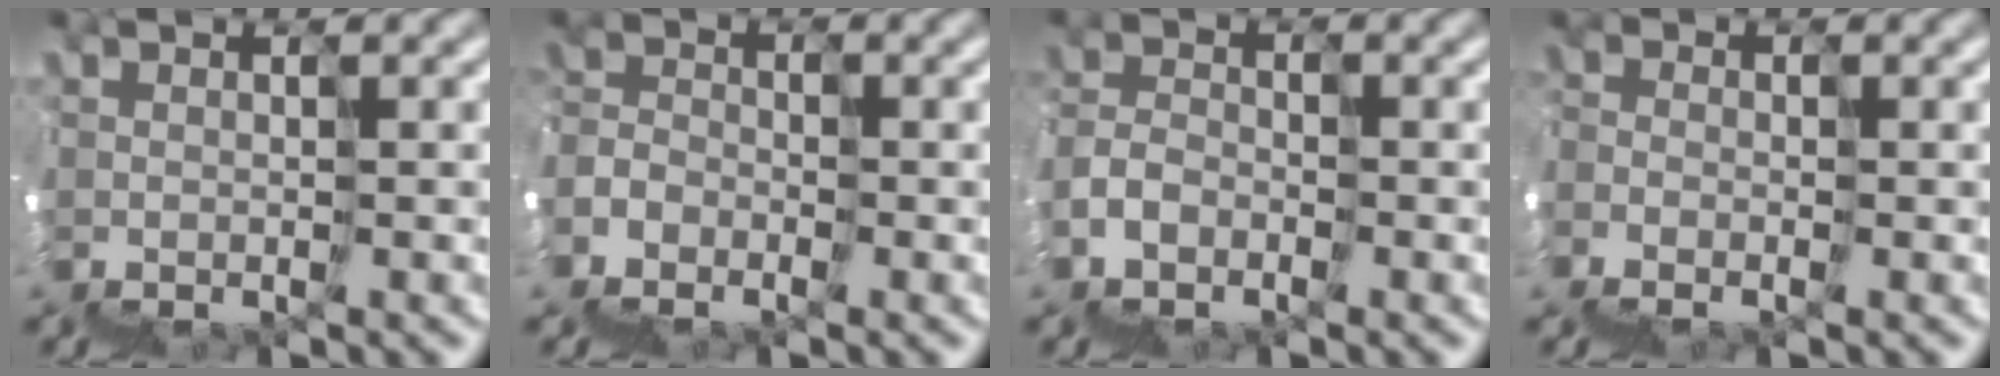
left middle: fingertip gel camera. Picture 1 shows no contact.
{"total": 5.7, "force": [-5.0, 1.9, -1.8], "torque": [0.044, -0.003, -0.079]}
{"total": 3.5, "force": [-2.9, 0.4, -2.0], "torque": [0.040, 0.005, -0.062]}
{"total": 3.2, "force": [-3.0, 1.1, 0.6], "torque": [-0.004, -0.015, -0.050]}